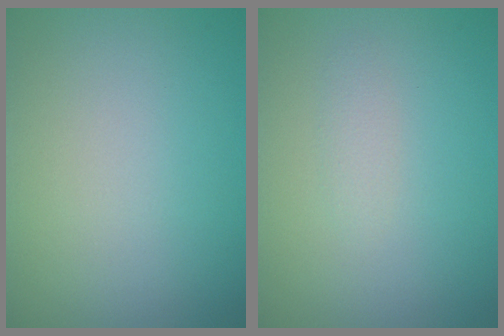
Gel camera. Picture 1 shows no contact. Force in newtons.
{"total": 0.8, "press": 0.8, "slide": 0.0}